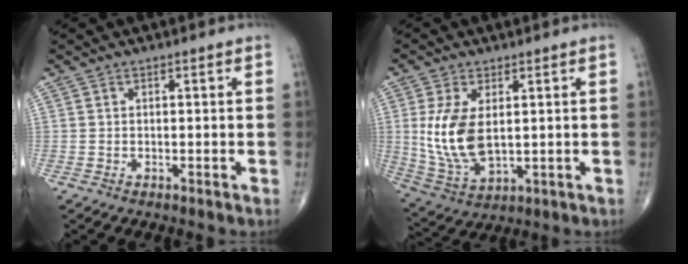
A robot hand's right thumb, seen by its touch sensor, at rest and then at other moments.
{"total": 11.6, "force": [1.4, 6.2, 9.7], "torque": [-0.196, -0.014, 0.042]}